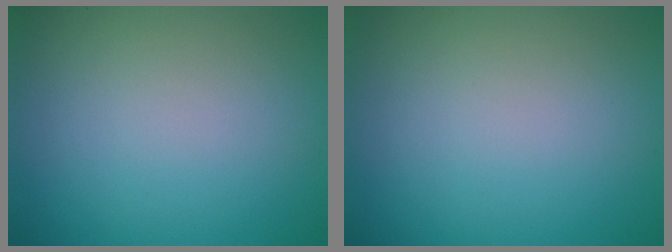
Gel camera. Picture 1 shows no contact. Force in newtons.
{"total": 0.0}